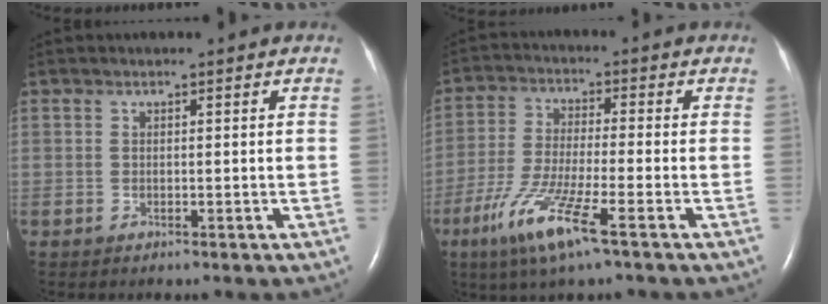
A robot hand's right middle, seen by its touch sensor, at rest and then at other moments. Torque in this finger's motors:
{"motor_torque": [1.38, -0.76, 0.79, 0.19]}